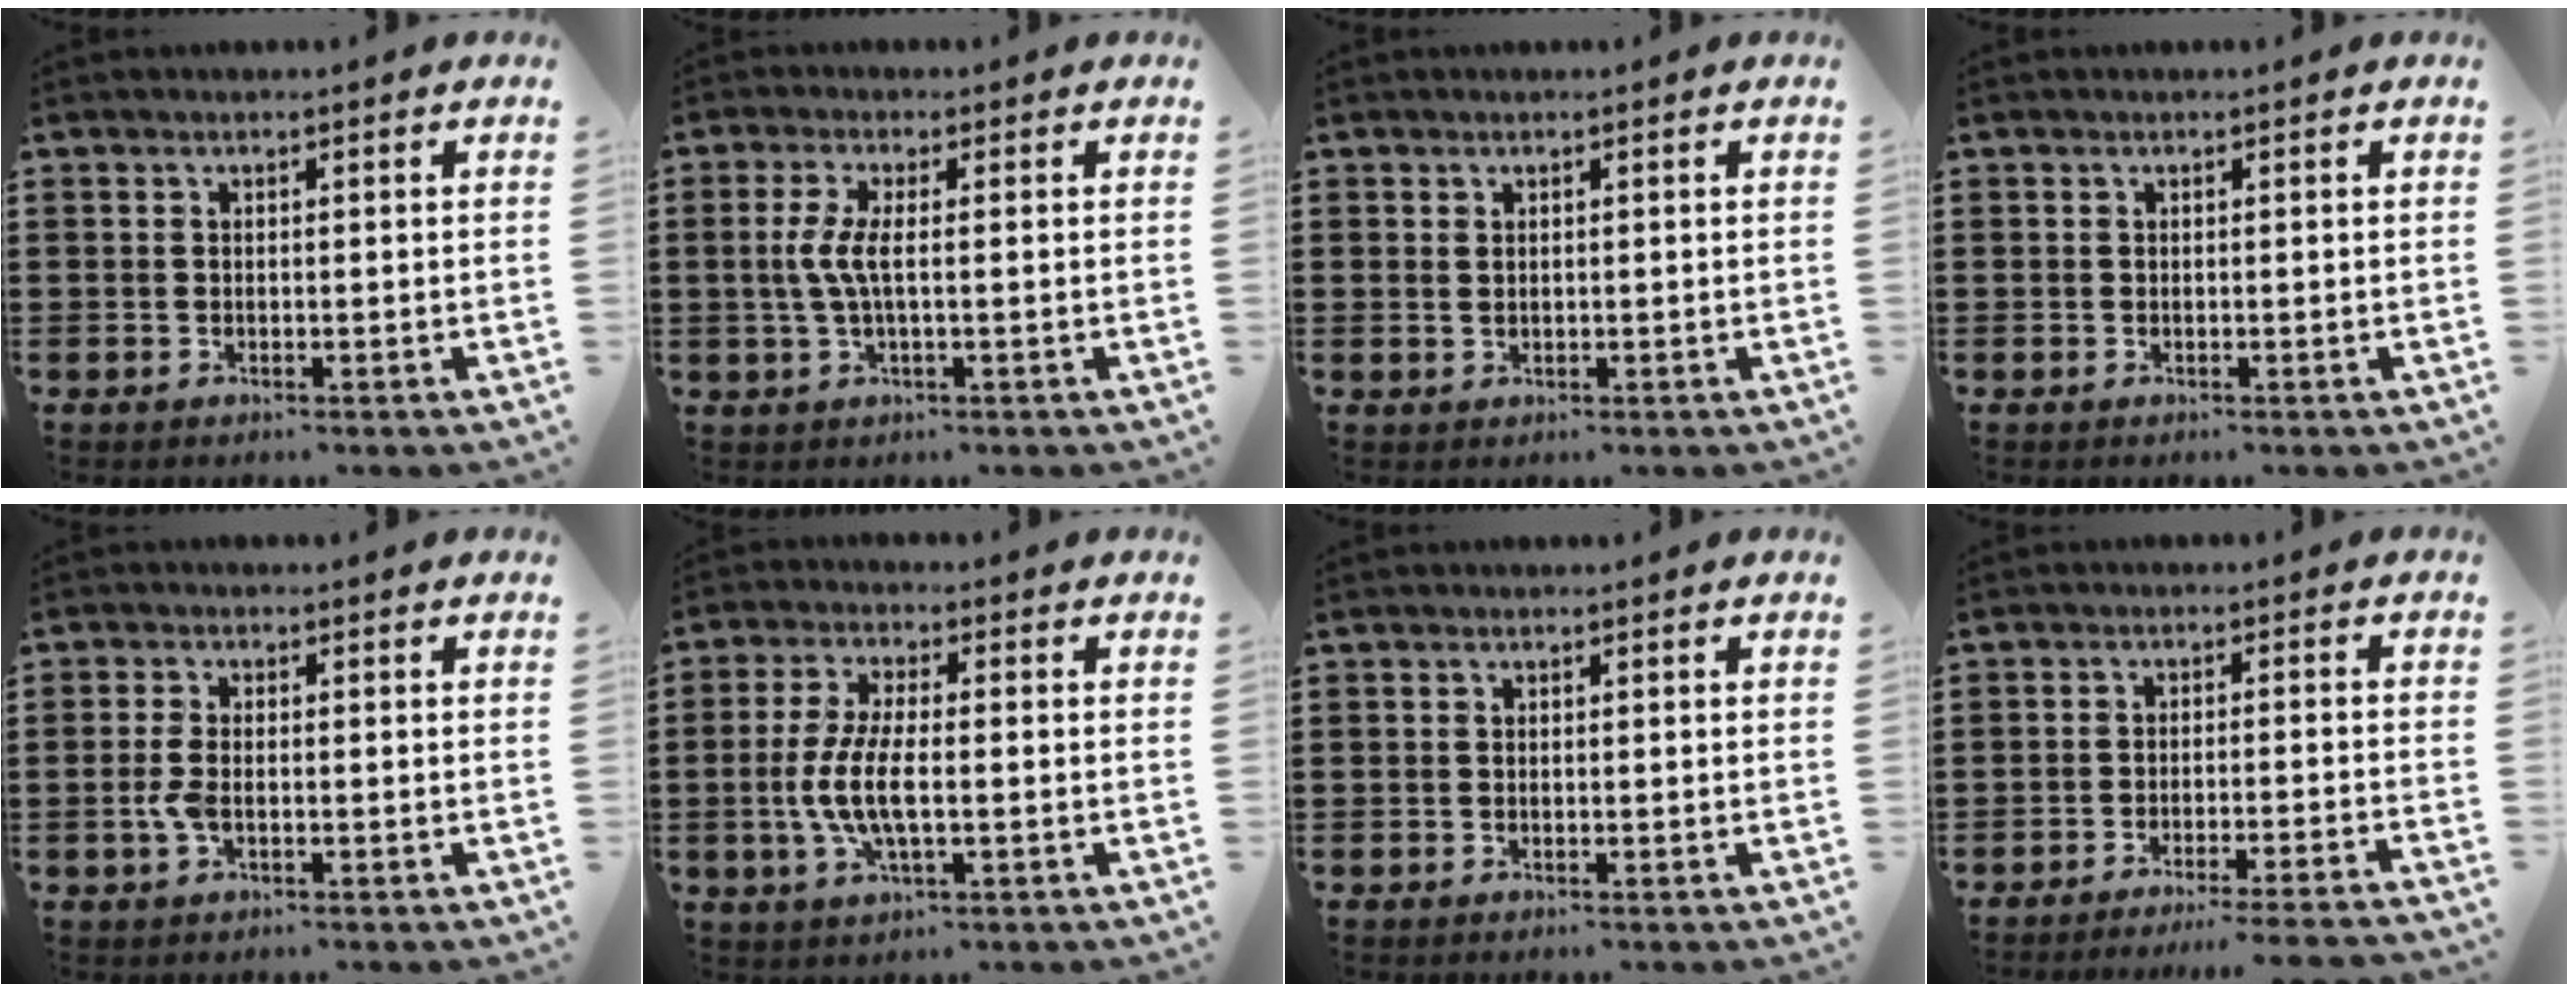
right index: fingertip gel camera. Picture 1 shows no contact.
{"total": 4.2, "force": [-0.1, 0.8, 4.1], "torque": [-0.099, -0.007, -0.010]}
{"total": 0.8, "force": [0.4, 0.5, 0.4], "torque": [-0.010, 0.004, 0.008]}
{"total": 0.0}
{"total": 3.1, "force": [-0.7, 1.4, 2.7], "torque": [-0.073, -0.006, -0.019]}
{"total": 6.9, "force": [-1.2, 2.4, 6.3], "torque": [-0.144, -0.005, -0.032]}
{"total": 0.0}
{"total": 3.5, "force": [-3.3, -0.8, 1.1], "torque": [-0.019, -0.009, -0.065]}